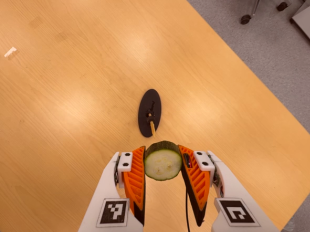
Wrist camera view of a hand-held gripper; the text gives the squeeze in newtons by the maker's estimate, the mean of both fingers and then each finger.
{"total": 10.8, "left": 10.3, "right": 11.4}